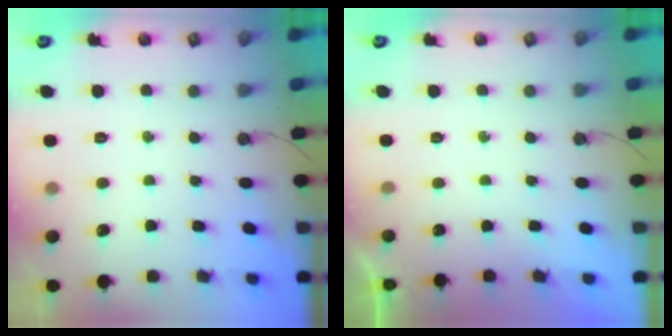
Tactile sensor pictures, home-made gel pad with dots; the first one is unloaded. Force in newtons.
{"total": 0.0}